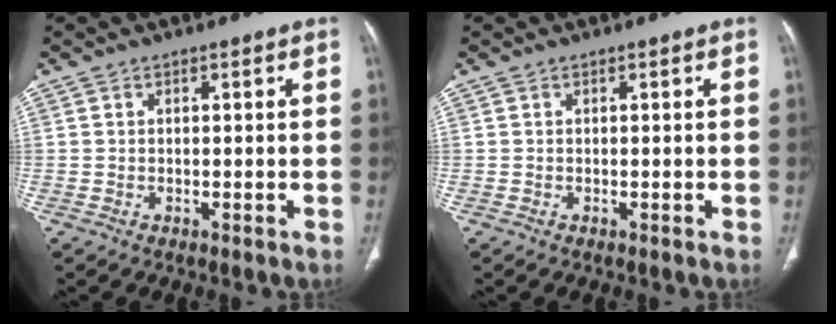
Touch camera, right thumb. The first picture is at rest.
{"total": 0.0}